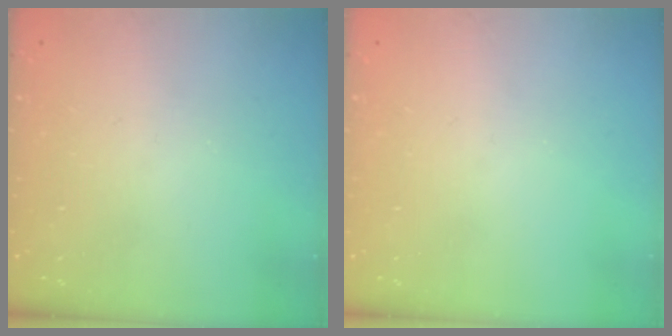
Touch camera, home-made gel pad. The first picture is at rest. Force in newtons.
{"total": 0.0}